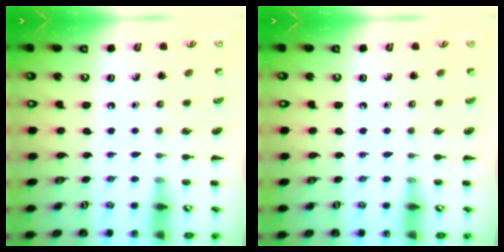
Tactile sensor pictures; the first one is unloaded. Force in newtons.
{"total": 0.0}